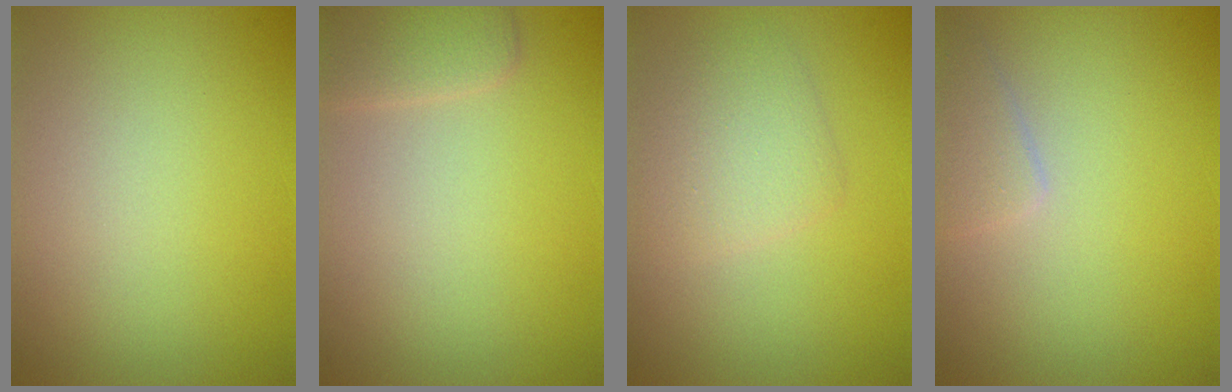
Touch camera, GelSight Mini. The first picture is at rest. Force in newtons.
{"total": 2.1, "press": 2.1, "slide": 0.1}
{"total": 2.7, "press": 2.7, "slide": 0.0}
{"total": 1.6, "press": 1.6, "slide": 0.0}